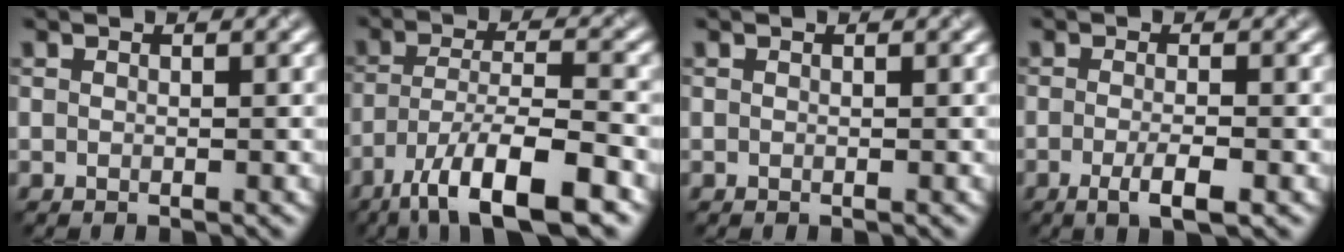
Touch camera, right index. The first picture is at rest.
{"total": 9.4, "force": [-5.8, 2.2, 7.1], "torque": [-0.116, 0.001, -0.102]}
{"total": 0.0}
{"total": 3.0, "force": [-1.1, 0.7, 2.7], "torque": [-0.046, -0.003, -0.021]}